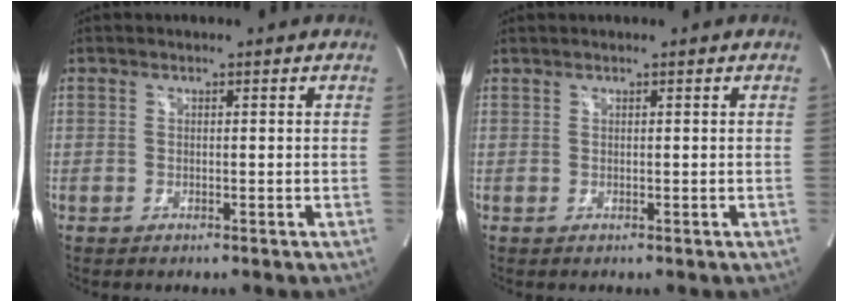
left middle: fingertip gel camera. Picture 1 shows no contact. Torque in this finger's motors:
{"motor_torque": [0.16, -0.07, 0.07, -0.01]}